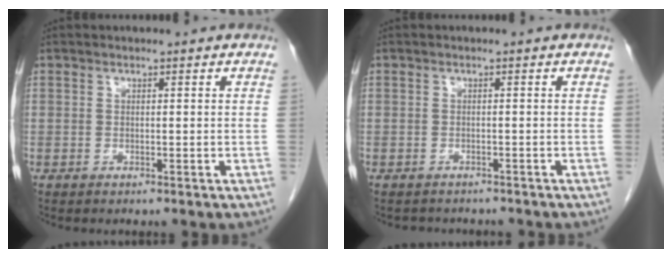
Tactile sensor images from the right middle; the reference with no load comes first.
{"total": 3.6, "force": [-3.2, 1.4, 0.5], "torque": [-0.008, -0.001, -0.039]}